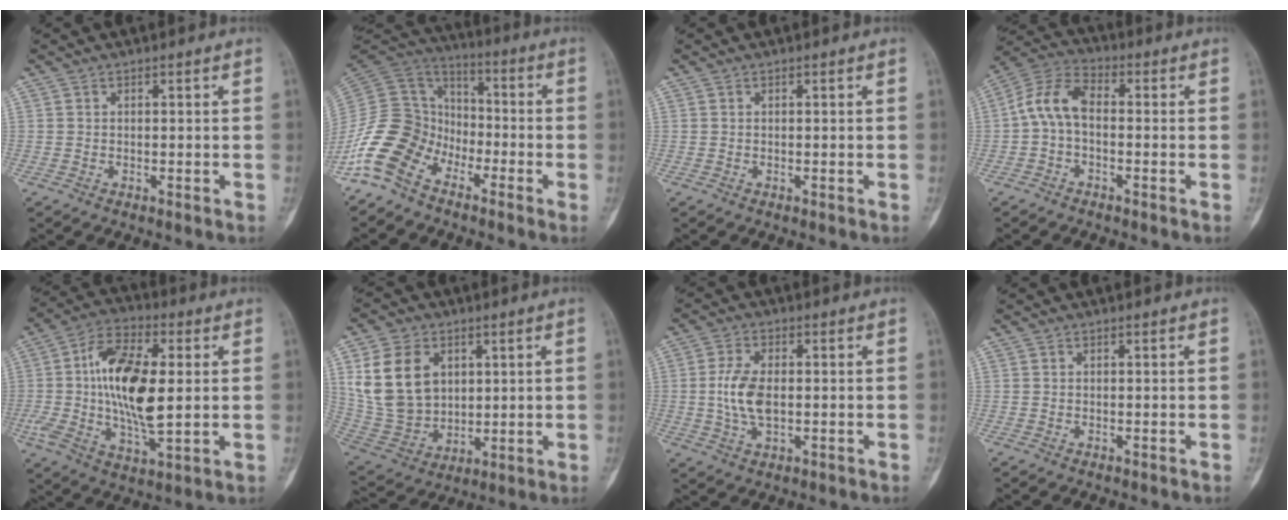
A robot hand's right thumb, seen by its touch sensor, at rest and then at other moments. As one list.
[{"total": 14.7, "force": [-8.7, 9.8, 6.6], "torque": [-0.124, 0.076, -0.179]}, {"total": 0.0}, {"total": 8.2, "force": [-0.7, 4.8, 6.6], "torque": [-0.127, 0.029, -0.028]}, {"total": 17.9, "force": [1.6, 7.9, 16.0], "torque": [-0.300, 0.001, 0.024]}, {"total": 15.8, "force": [4.9, 11.7, 9.4], "torque": [-0.157, -0.014, 0.112]}, {"total": 7.4, "force": [-0.1, 4.0, 6.3], "torque": [-0.131, 0.000, -0.002]}, {"total": 0.0}]